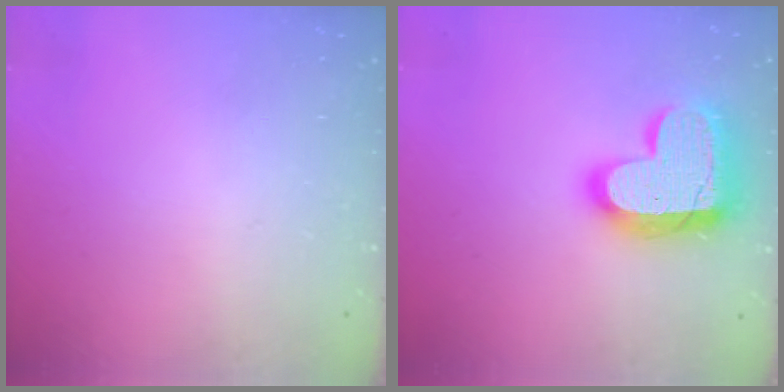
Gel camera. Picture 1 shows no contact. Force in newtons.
{"total": 20.2, "press": 20.1, "slide": 1.3}